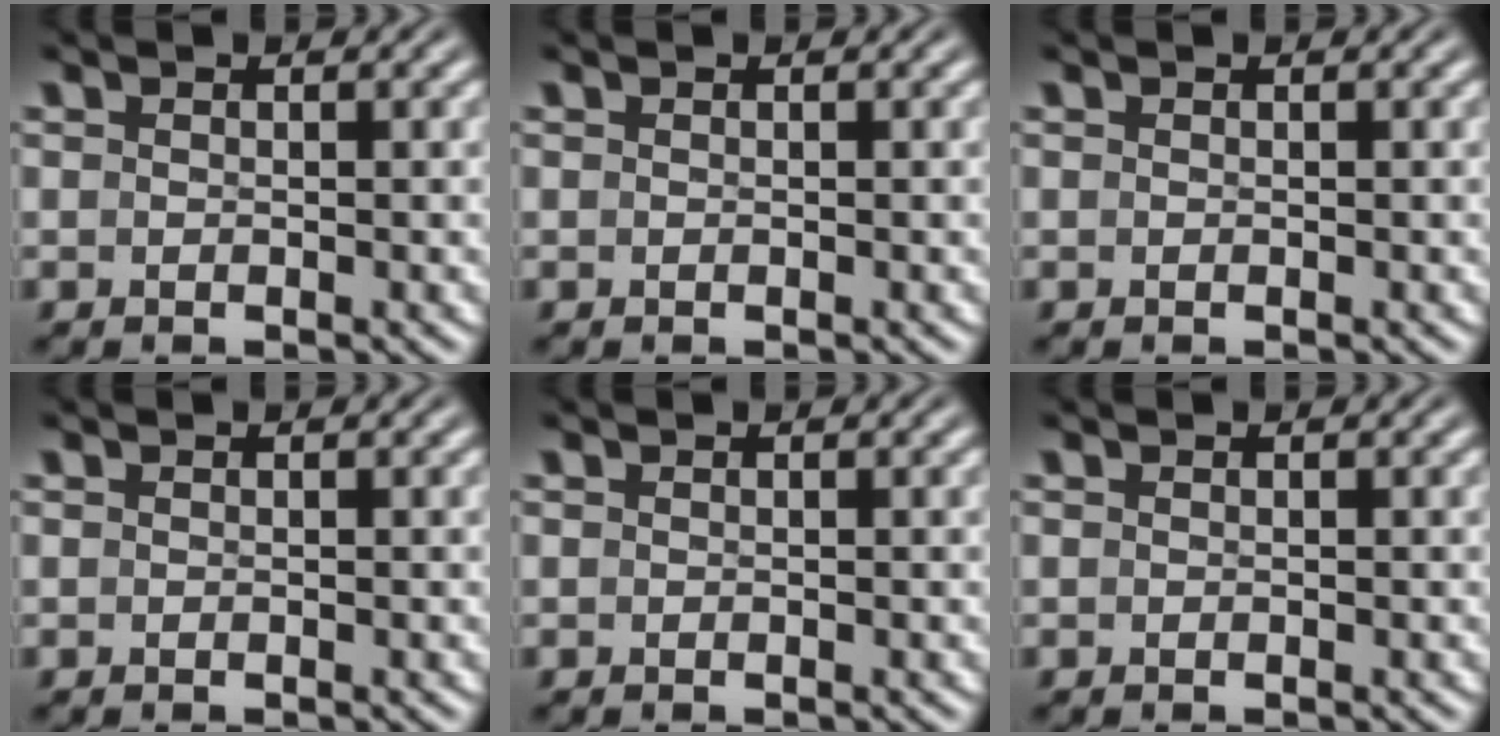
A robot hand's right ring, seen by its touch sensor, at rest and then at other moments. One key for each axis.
{"total": 0.0}
{"total": 0.0}
{"total": 0.0}
{"total": 0.0}
{"total": 0.0}